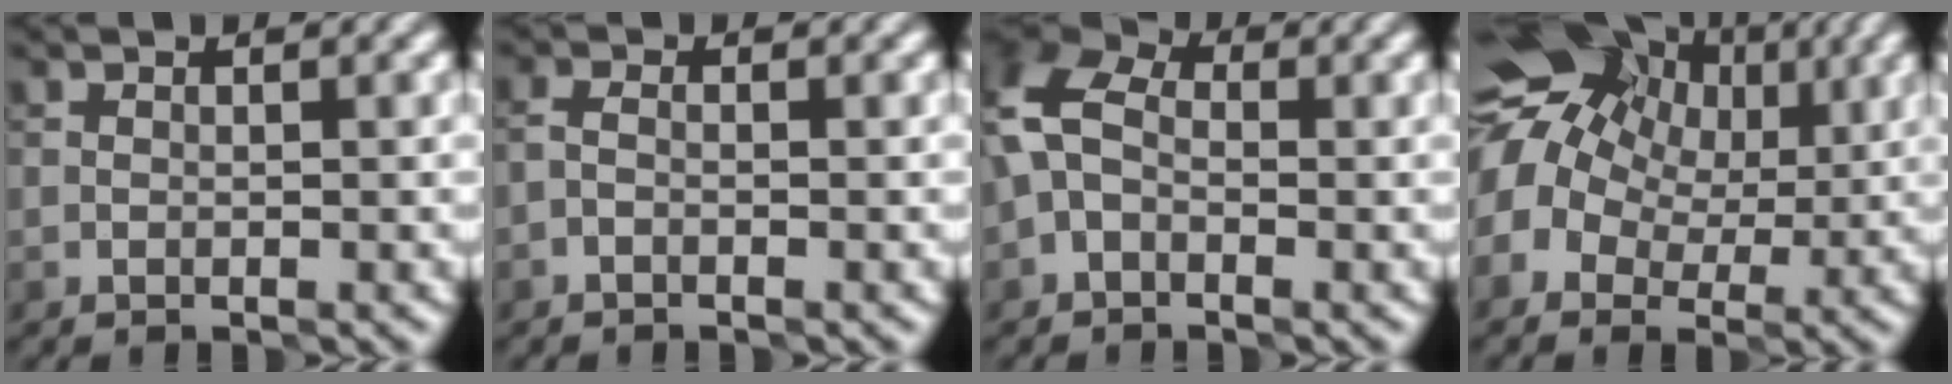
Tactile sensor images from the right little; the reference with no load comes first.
{"total": 0.9, "force": [-0.5, 0.4, 0.6], "torque": [-0.013, 0.004, -0.013]}
{"total": 5.4, "force": [0.2, 3.5, 4.1], "torque": [-0.098, 0.019, -0.013]}
{"total": 15.2, "force": [4.8, 11.6, 8.6], "torque": [-0.181, 0.048, 0.069]}